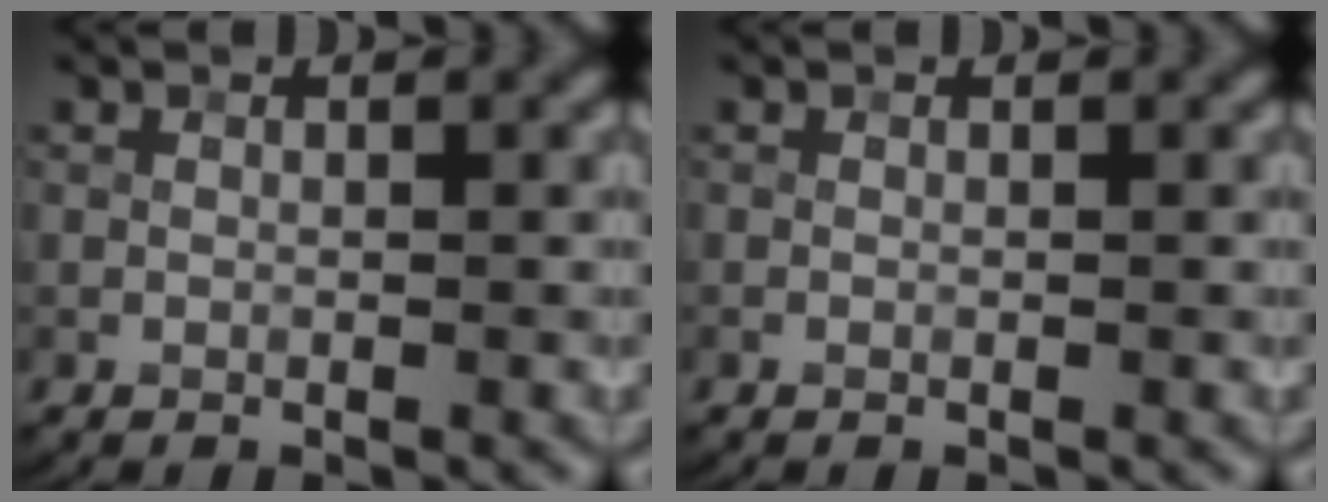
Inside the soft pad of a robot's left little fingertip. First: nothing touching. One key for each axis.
{"total": 0.0}